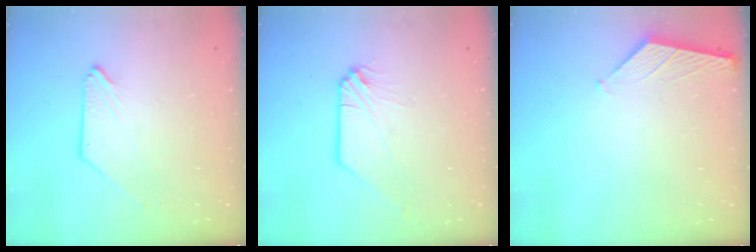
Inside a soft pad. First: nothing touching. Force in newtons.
{"total": 0.0}
{"total": 1.3, "press": 1.3, "slide": 0.2}